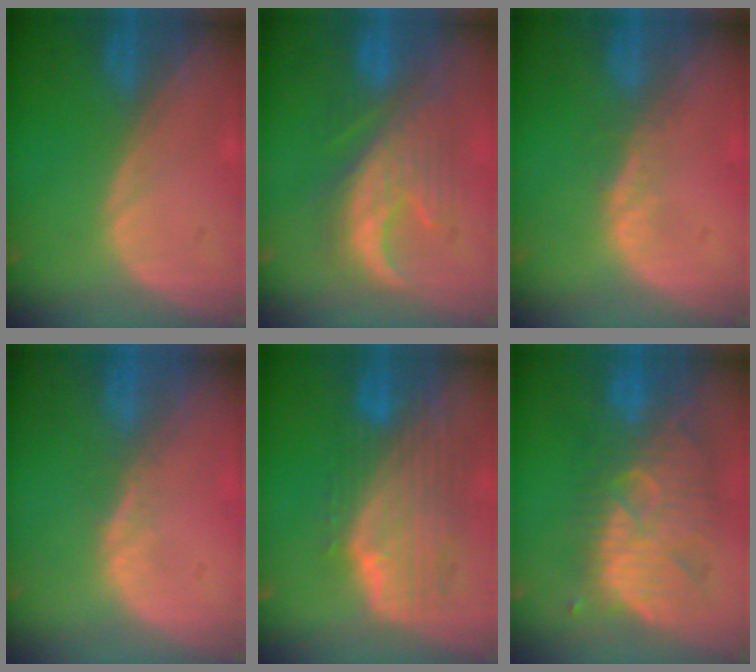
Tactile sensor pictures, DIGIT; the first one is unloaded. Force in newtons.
{"total": 9.1, "press": 9.1, "slide": 0.5}
{"total": 1.4, "press": 1.4, "slide": 0.1}
{"total": 1.5, "press": 1.2, "slide": 0.9}
{"total": 9.9, "press": 8.8, "slide": 4.5}
{"total": 11.6, "press": 10.8, "slide": 4.1}